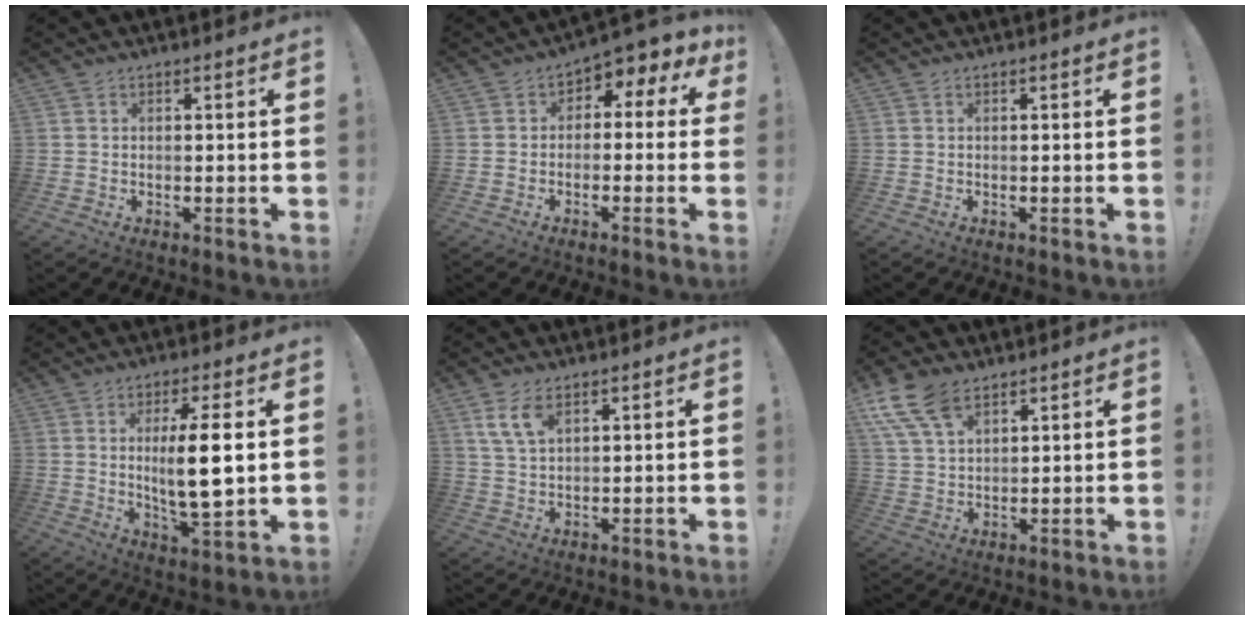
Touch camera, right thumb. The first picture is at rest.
{"total": 4.1, "force": [-2.4, 2.6, 2.1], "torque": [-0.013, 0.014, -0.047]}
{"total": 0.0}
{"total": 11.7, "force": [1.5, 1.9, 11.4], "torque": [-0.199, -0.018, 0.014]}
{"total": 6.6, "force": [3.8, 3.0, 4.6], "torque": [-0.084, -0.010, 0.071]}
{"total": 11.7, "force": [7.2, 6.3, 6.8], "torque": [-0.136, -0.025, 0.140]}